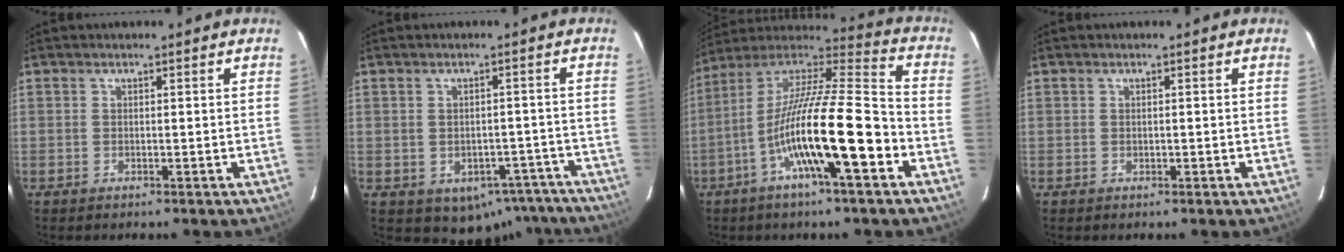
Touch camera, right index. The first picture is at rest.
{"total": 10.8, "force": [-7.1, 7.2, 3.8], "torque": [-0.037, 0.016, -0.082]}
{"total": 18.7, "force": [-6.4, 1.7, 17.5], "torque": [-0.318, 0.002, -0.115]}
{"total": 0.0}